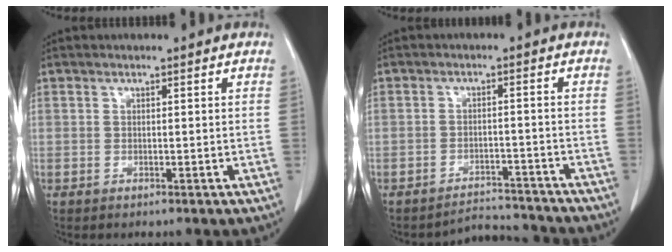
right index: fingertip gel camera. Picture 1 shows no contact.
{"total": 4.9, "force": [-4.8, 0.5, -1.0], "torque": [0.016, 0.012, -0.073]}